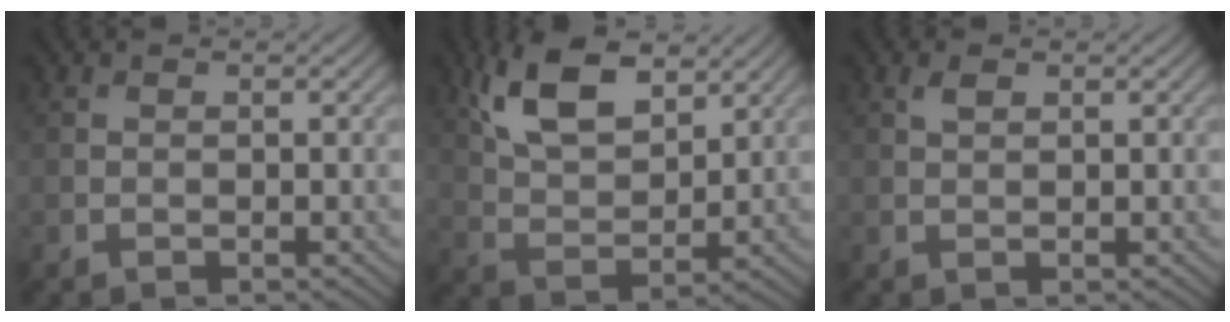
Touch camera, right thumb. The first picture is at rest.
{"total": 10.1, "force": [5.5, 4.8, 6.9], "torque": [-0.159, 0.006, 0.110]}
{"total": 1.2, "force": [0.6, 0.5, 0.8], "torque": [-0.022, 0.002, 0.013]}